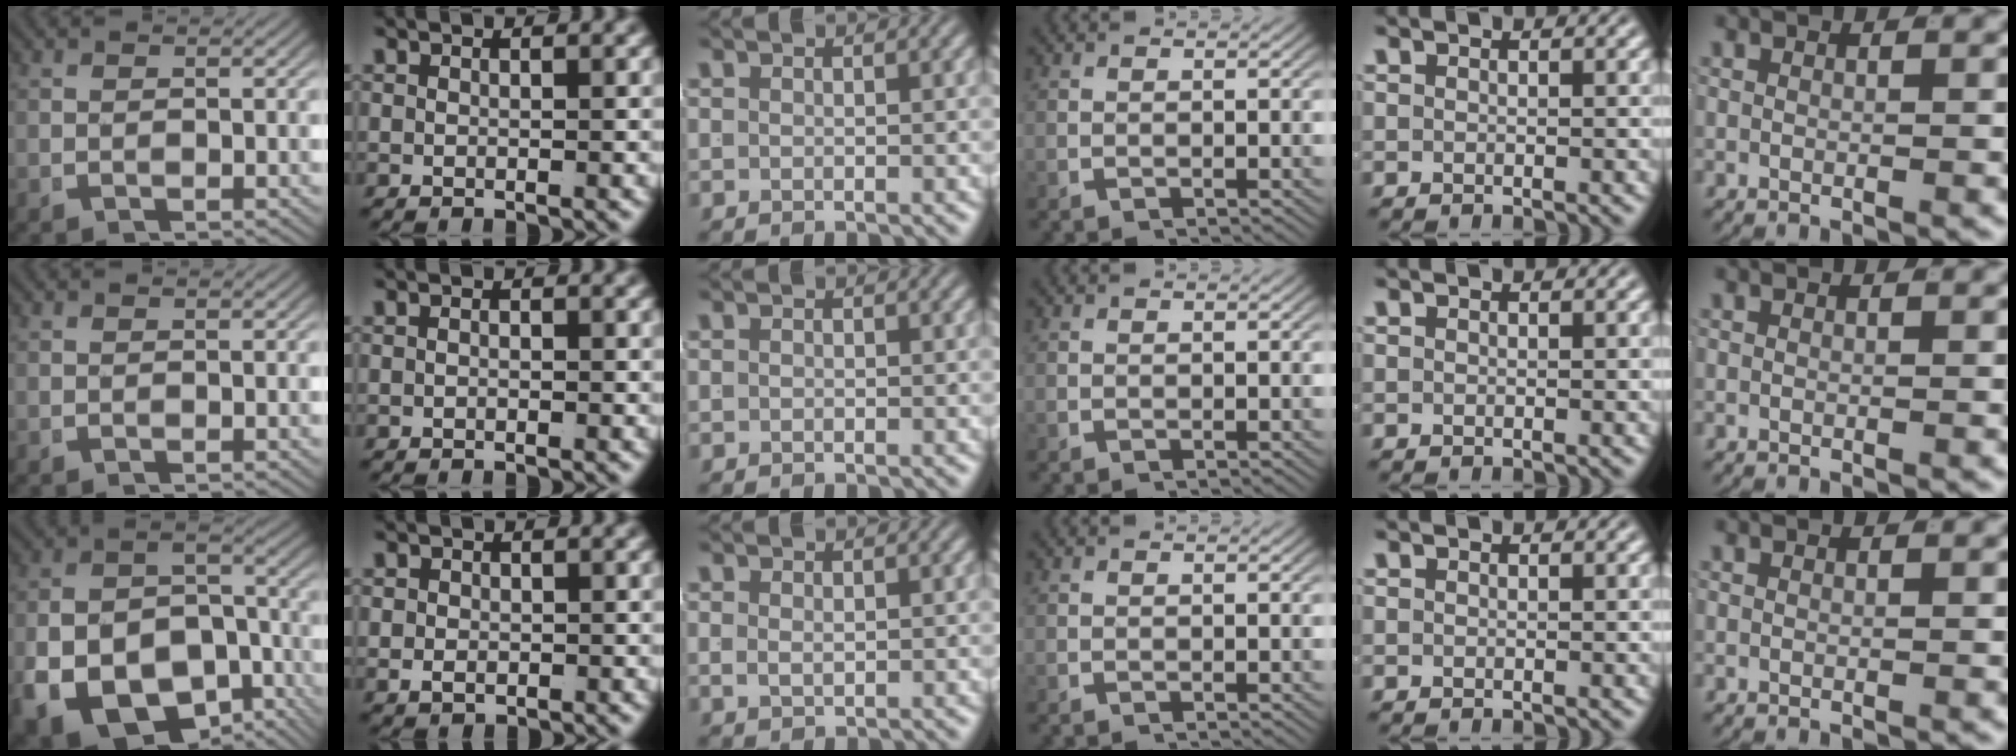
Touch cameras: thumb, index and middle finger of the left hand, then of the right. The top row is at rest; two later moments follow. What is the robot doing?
{"motion": "lift_and_place", "object": "shirt"}